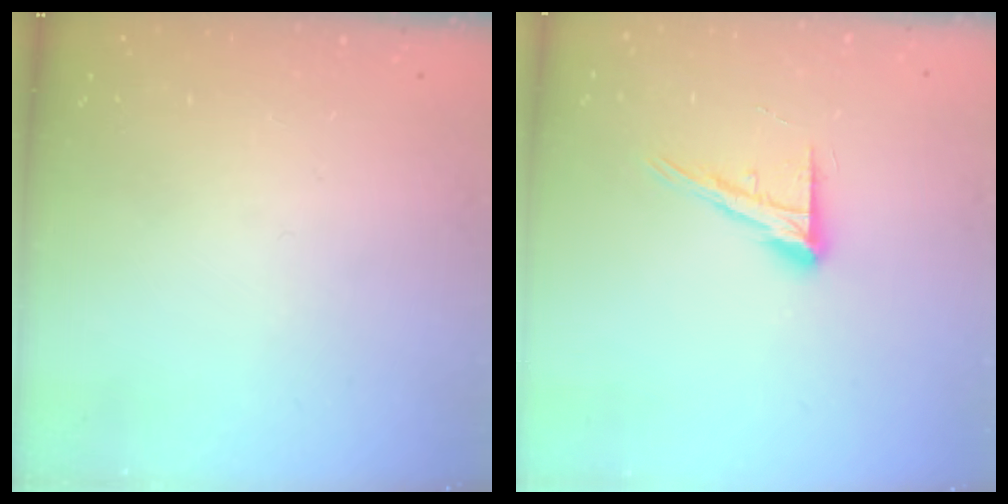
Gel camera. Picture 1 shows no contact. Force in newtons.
{"total": 13.2, "press": 12.7, "slide": 3.4}